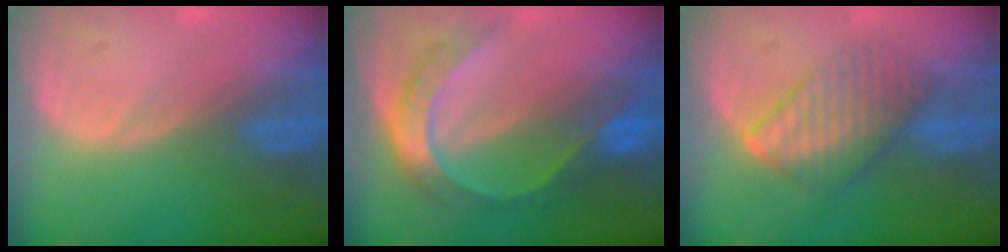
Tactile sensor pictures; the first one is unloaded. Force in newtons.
{"total": 7.4, "press": 7.3, "slide": 0.6}
{"total": 6.6, "press": 6.6, "slide": 0.6}